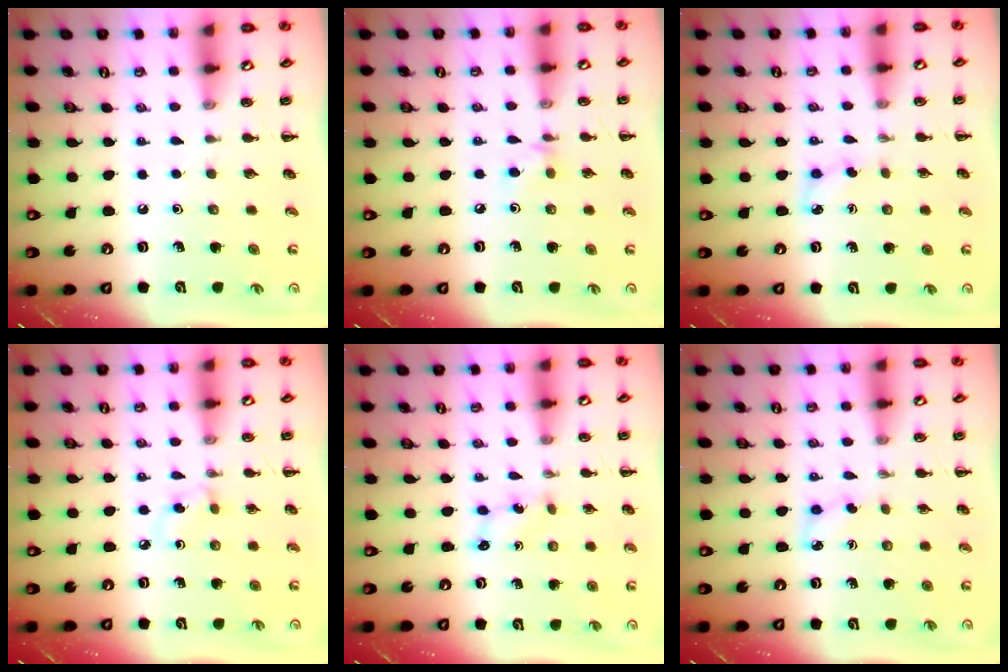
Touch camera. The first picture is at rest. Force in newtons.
{"total": 4.2, "press": 3.9, "slide": 1.5}
{"total": 3.2, "press": 3.0, "slide": 1.0}
{"total": 3.2, "press": 3.0, "slide": 1.2}
{"total": 1.7, "press": 1.6, "slide": 0.6}
{"total": 3.2, "press": 3.0, "slide": 1.0}